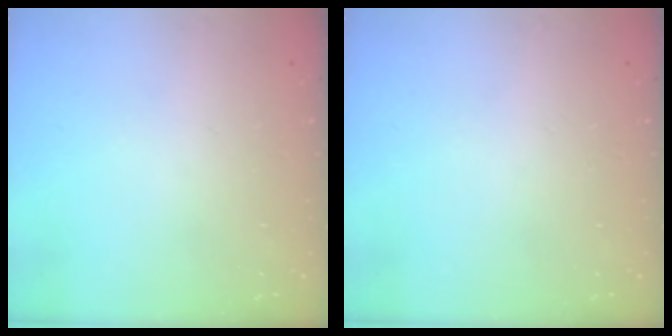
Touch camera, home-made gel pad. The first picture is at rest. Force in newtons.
{"total": 0.0}